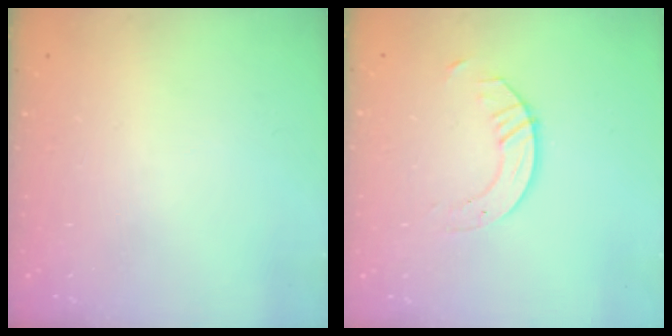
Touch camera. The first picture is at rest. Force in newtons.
{"total": 5.0, "press": 5.0, "slide": 0.5}